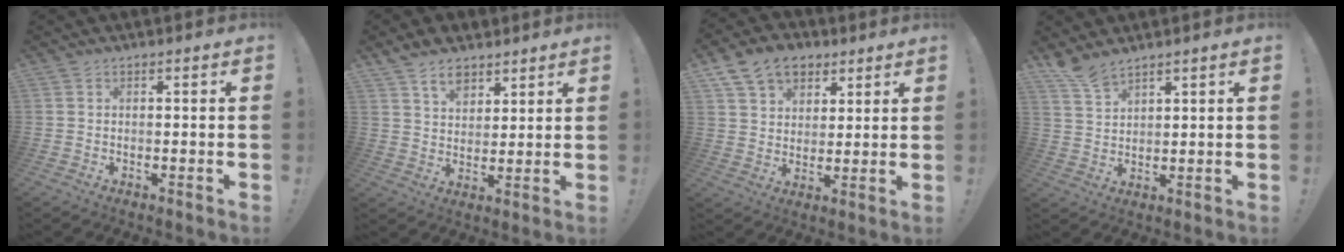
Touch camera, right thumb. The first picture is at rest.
{"total": 8.4, "force": [5.9, 5.2, 3.1], "torque": [-0.047, -0.036, 0.111]}
{"total": 12.2, "force": [6.8, 8.8, 4.9], "torque": [-0.079, -0.032, 0.134]}
{"total": 5.7, "force": [5.2, 1.4, 2.1], "torque": [-0.038, -0.033, 0.097]}